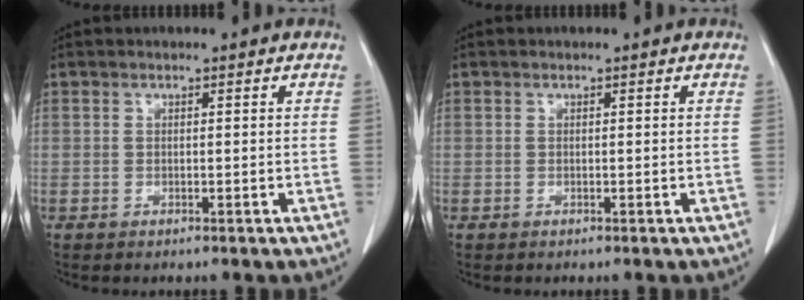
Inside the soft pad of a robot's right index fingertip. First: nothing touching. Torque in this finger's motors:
{"motor_torque": [0.00, 0.00, 0.00, 0.00]}